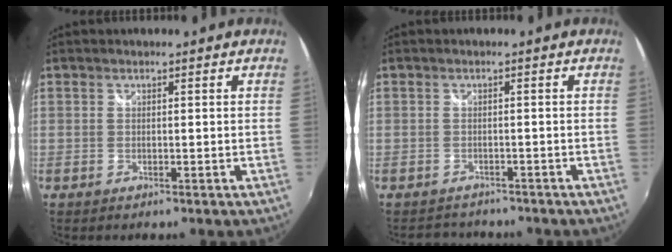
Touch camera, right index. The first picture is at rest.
{"total": 4.1, "force": [-3.6, 1.9, 0.5], "torque": [-0.016, 0.001, -0.053]}